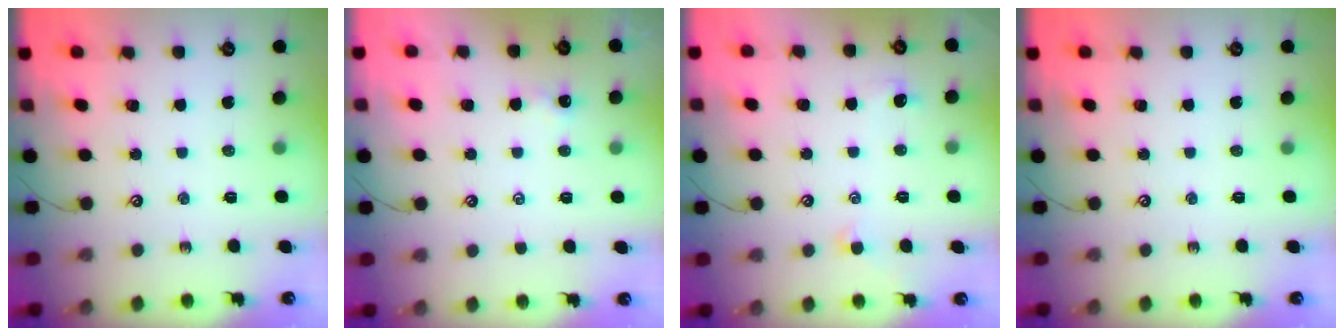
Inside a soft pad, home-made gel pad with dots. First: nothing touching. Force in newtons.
{"total": 2.0, "press": 2.0, "slide": 0.2}
{"total": 0.6, "press": 0.2, "slide": 0.6}
{"total": 0.0}